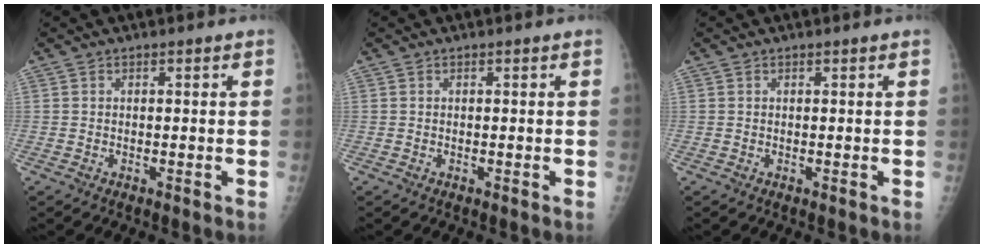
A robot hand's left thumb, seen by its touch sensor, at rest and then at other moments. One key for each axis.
{"total": 0.0}
{"total": 0.0}